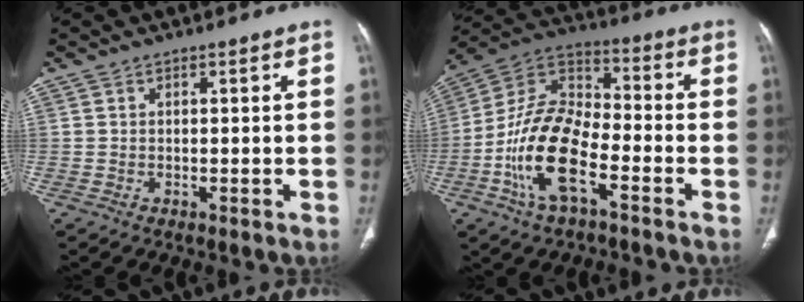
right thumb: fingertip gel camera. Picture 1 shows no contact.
{"total": 16.7, "force": [-6.3, 7.9, 13.3], "torque": [-0.248, 0.045, -0.121]}